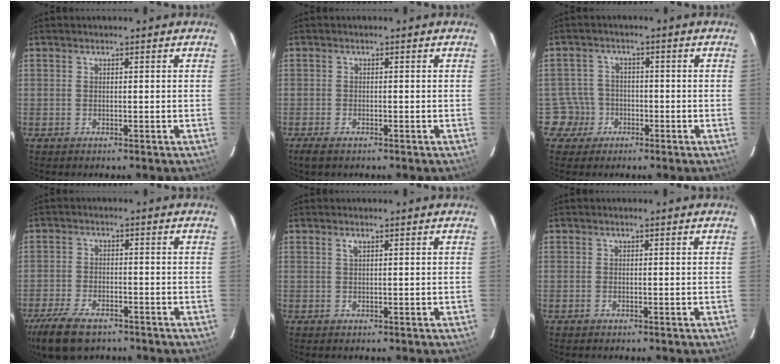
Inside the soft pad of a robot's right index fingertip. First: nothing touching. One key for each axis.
{"total": 2.9, "fx": -2.1, "fy": 1.0, "fz": 1.7, "tx": -0.039, "ty": -0.009, "tz": -0.041}
{"total": 4.6, "fx": -2.0, "fy": 4.1, "fz": -0.4, "tx": 0.006, "ty": 0.022, "tz": -0.035}
{"total": 11.0, "fx": -7.9, "fy": 4.7, "fz": 6.1, "tx": -0.155, "ty": -0.025, "tz": -0.144}
{"total": 0.7, "fx": 0.4, "fy": 0.1, "fz": 0.5, "tx": -0.010, "ty": 0.003, "tz": 0.008}
{"total": 0.0}